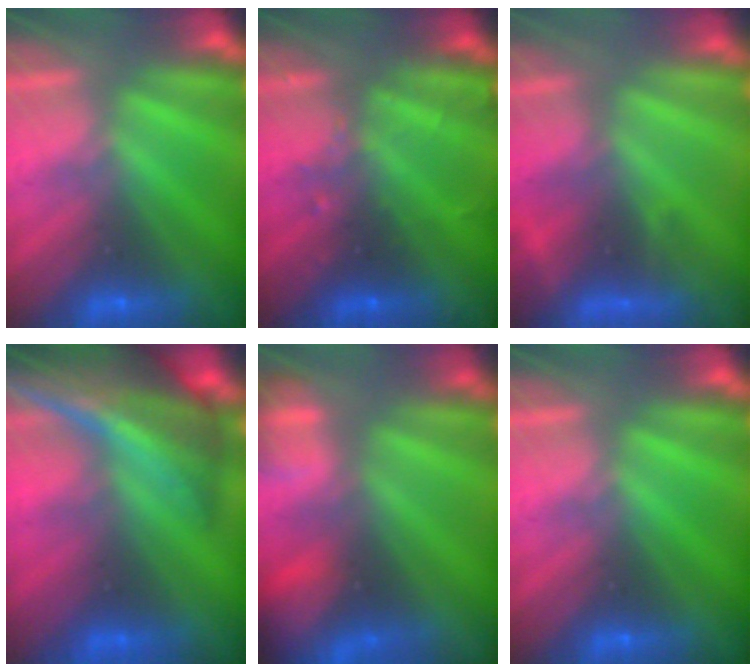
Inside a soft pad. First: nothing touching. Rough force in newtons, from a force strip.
{"total": 2.4}
{"total": 5.1}
{"total": 7.8}
{"total": 5.9}
{"total": 0.0}